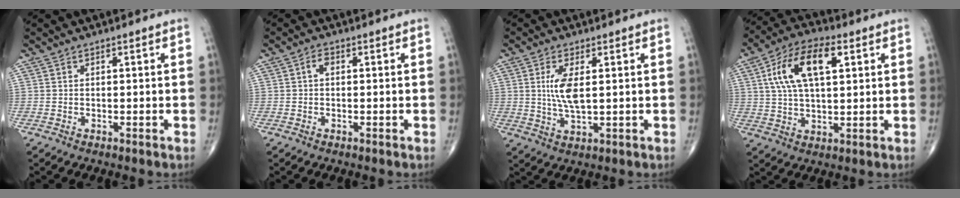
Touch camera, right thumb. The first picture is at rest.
{"total": 1.7, "force": [0.2, 1.0, 1.3], "torque": [-0.020, 0.006, 0.000]}
{"total": 6.3, "force": [1.2, 2.2, 5.8], "torque": [-0.125, -0.012, 0.028]}
{"total": 13.6, "force": [4.2, 6.4, 11.3], "torque": [-0.210, 0.013, 0.073]}